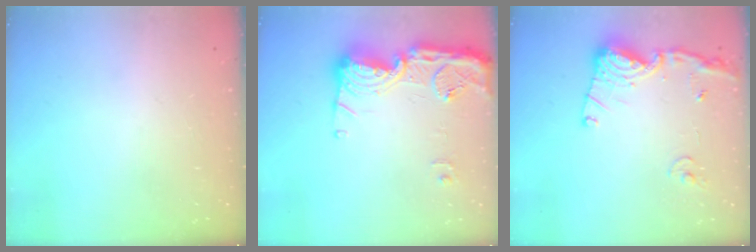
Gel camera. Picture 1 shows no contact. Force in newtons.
{"total": 17.8, "press": 17.7, "slide": 1.5}
{"total": 13.8, "press": 13.8, "slide": 1.5}